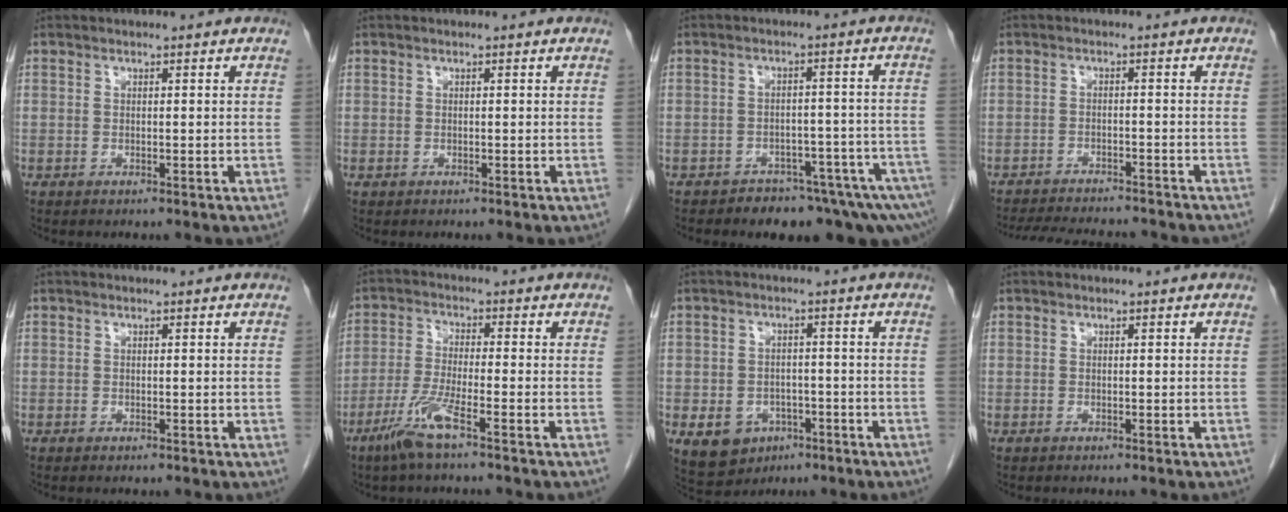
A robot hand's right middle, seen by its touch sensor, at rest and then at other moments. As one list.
[{"total": 0.0}, {"total": 9.7, "force": [-8.3, 2.8, 4.2], "torque": [-0.028, 0.020, -0.105]}, {"total": 13.3, "force": [-12.2, 2.6, 4.8], "torque": [-0.093, -0.010, -0.164]}, {"total": 0.0}, {"total": 6.2, "force": [-3.9, -0.1, 4.9], "torque": [-0.104, -0.012, -0.081]}, {"total": 8.9, "force": [-4.1, 7.2, 3.4], "torque": [-0.072, 0.006, -0.049]}, {"total": 0.0}]